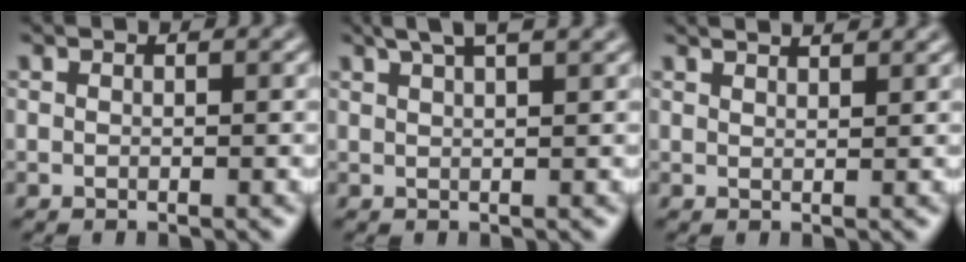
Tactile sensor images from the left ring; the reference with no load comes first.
{"total": 4.6, "force": [3.1, 1.4, 3.1], "torque": [-0.037, 0.031, 0.027]}
{"total": 3.2, "force": [2.7, 1.0, 1.5], "torque": [-0.009, 0.032, 0.014]}